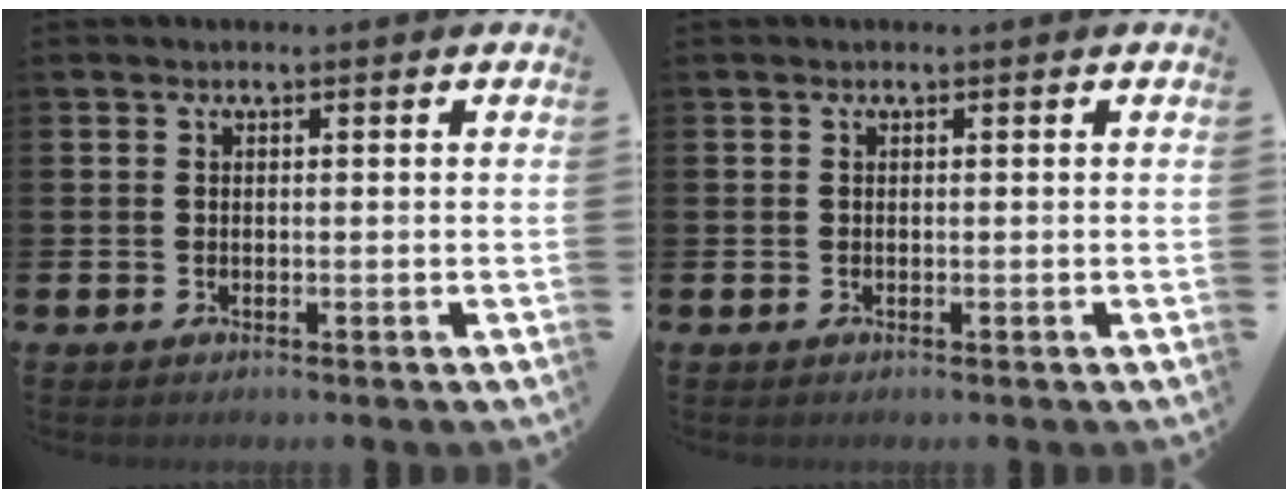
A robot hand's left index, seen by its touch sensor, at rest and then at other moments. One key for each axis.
{"total": 0.0}